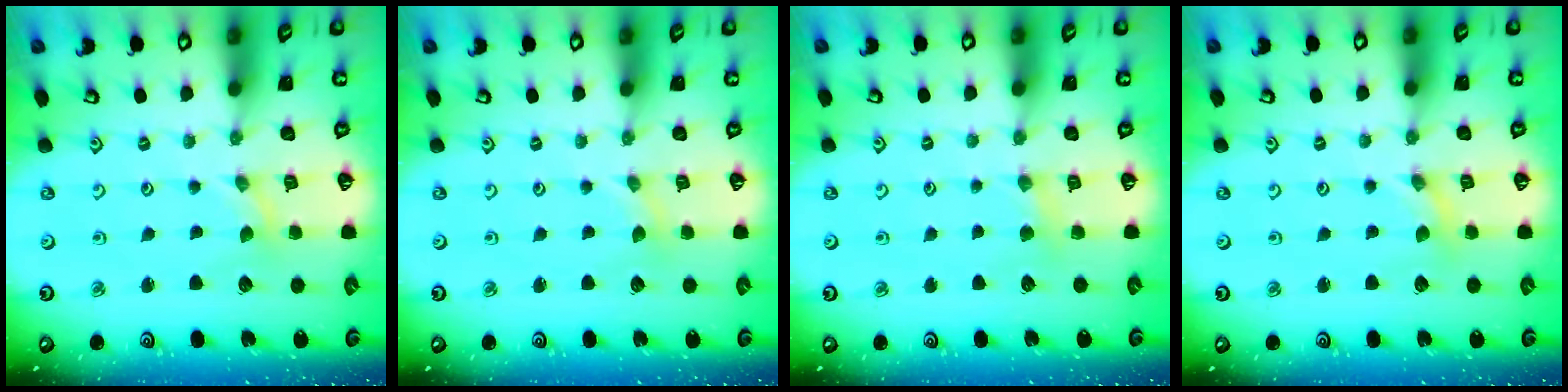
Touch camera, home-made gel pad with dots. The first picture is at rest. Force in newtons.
{"total": 0.0}
{"total": 4.9, "press": 4.8, "slide": 0.7}
{"total": 0.0}